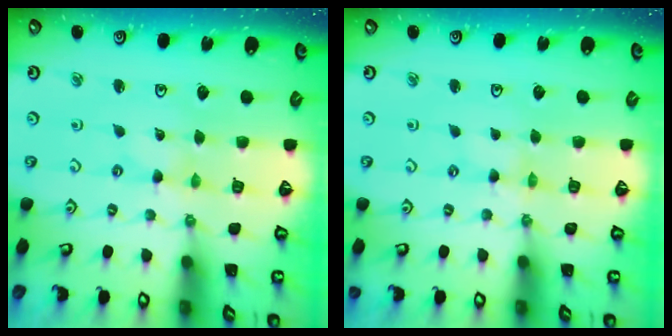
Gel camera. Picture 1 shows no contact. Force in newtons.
{"total": 0.0}